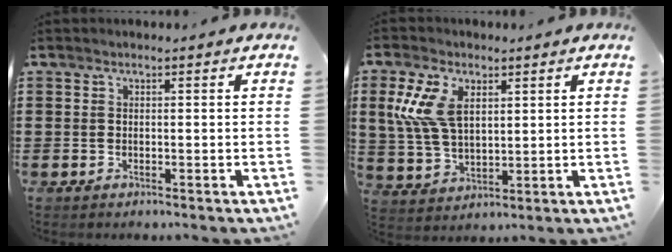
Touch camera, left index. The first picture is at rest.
{"total": 9.1, "force": [3.2, 5.0, 6.9], "torque": [-0.172, 0.002, 0.053]}